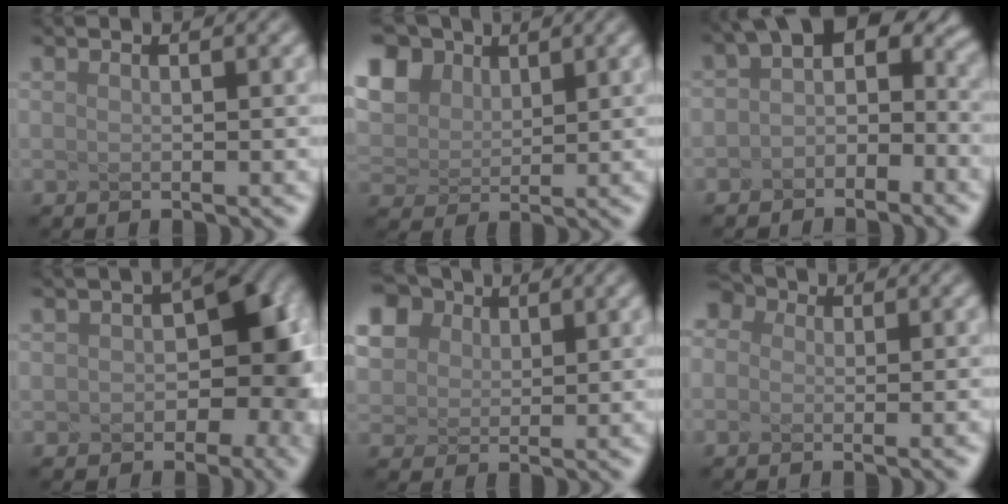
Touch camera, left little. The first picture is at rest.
{"total": 4.3, "force": [2.6, 2.9, 1.9], "torque": [-0.106, 0.018, 0.074]}
{"total": 2.6, "force": [-1.0, 1.1, 2.1], "torque": [-0.045, 0.008, 0.002]}
{"total": 6.6, "force": [-2.0, 3.7, 5.0], "torque": [-0.079, -0.010, 0.006]}
{"total": 7.0, "force": [3.7, 5.3, 2.7], "torque": [-0.121, 0.025, 0.099]}
{"total": 2.9, "force": [-0.3, 2.4, 1.5], "torque": [-0.016, 0.013, -0.003]}